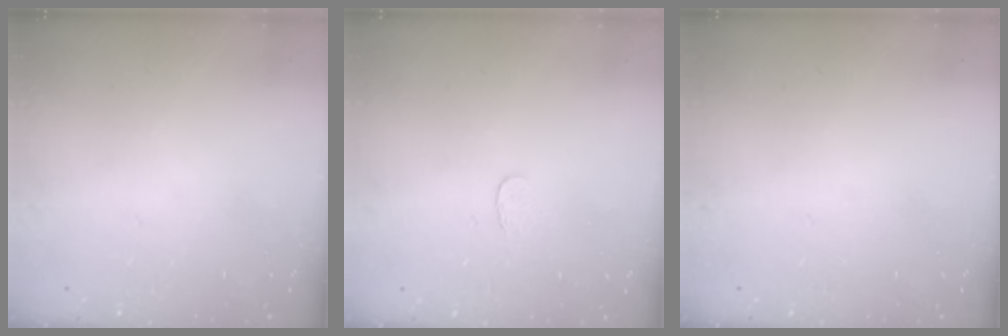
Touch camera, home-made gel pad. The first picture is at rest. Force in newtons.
{"total": 3.0, "press": 3.0, "slide": 0.2}
{"total": 0.0}